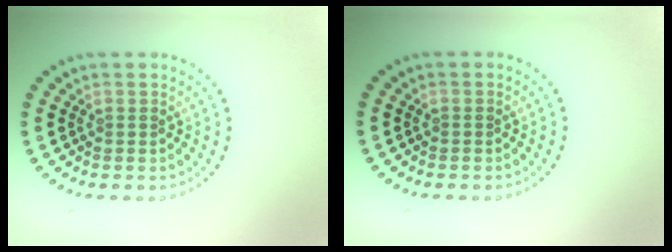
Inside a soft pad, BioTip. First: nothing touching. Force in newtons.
{"total": 0.0}